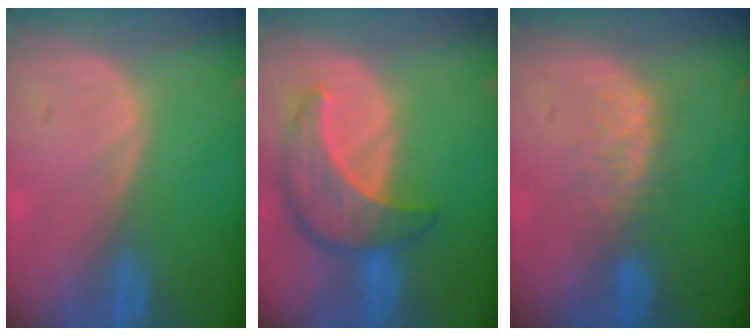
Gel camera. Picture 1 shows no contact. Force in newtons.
{"total": 8.6, "press": 7.8, "slide": 3.7}
{"total": 3.2, "press": 3.2, "slide": 0.5}